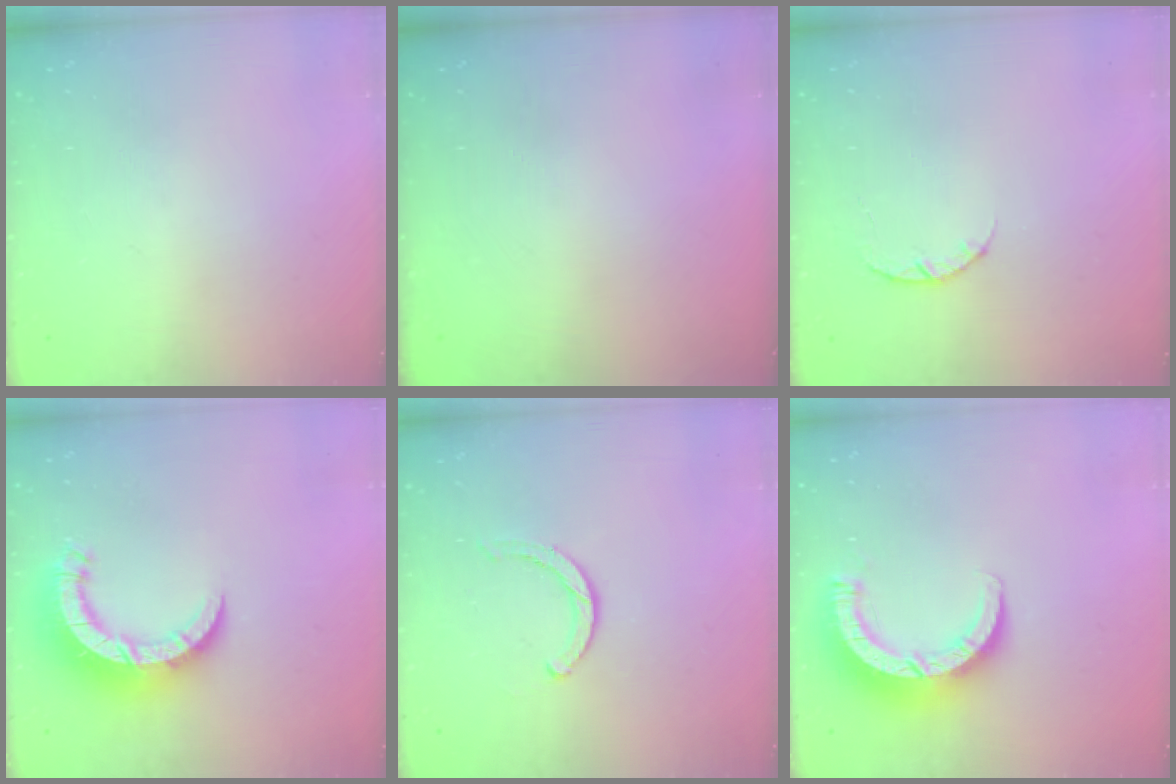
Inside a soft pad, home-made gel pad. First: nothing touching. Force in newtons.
{"total": 0.0}
{"total": 3.4, "press": 3.4, "slide": 0.5}
{"total": 10.0, "press": 9.9, "slide": 1.2}
{"total": 3.5, "press": 3.5, "slide": 0.3}
{"total": 9.1, "press": 9.1, "slide": 1.1}